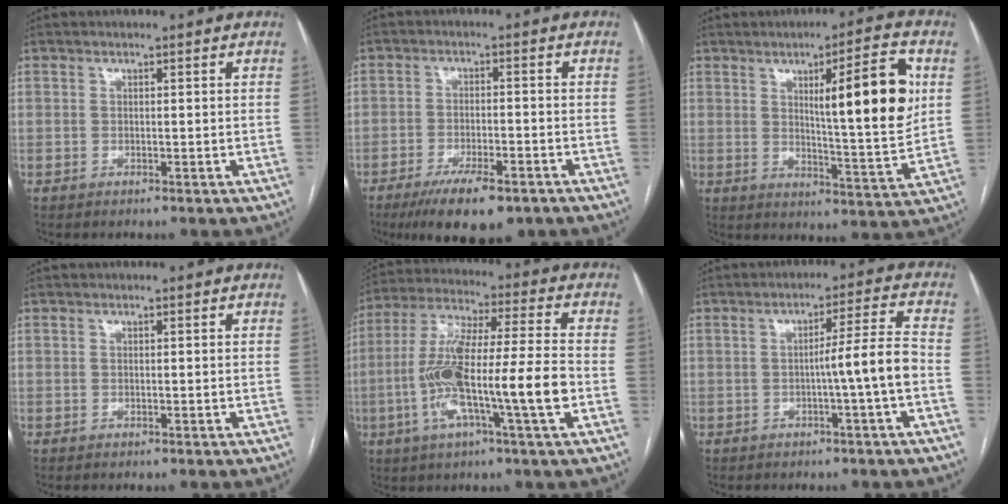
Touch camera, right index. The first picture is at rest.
{"total": 9.8, "force": [-6.7, 3.0, 6.6], "torque": [-0.107, -0.012, -0.106]}
{"total": 14.3, "force": [3.9, 1.3, 13.7], "torque": [-0.195, -0.001, 0.058]}
{"total": 0.0}
{"total": 16.4, "force": [-3.9, 0.8, 15.9], "torque": [-0.304, 0.005, -0.074]}
{"total": 6.4, "force": [-1.7, -1.2, 6.1], "torque": [-0.087, 0.011, -0.024]}